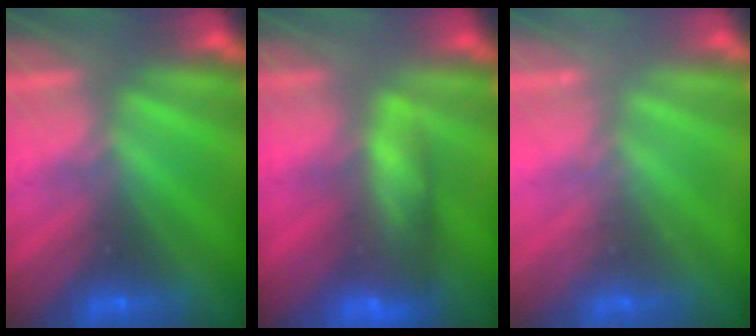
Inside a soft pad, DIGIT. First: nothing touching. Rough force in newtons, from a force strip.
{"total": 9.7}
{"total": 2.4}